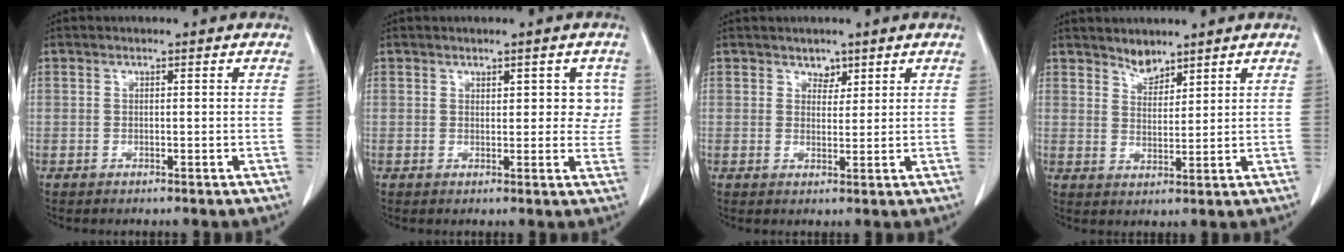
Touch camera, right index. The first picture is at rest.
{"total": 2.0, "force": [0.8, 0.8, 1.7], "torque": [-0.021, 0.002, 0.010]}
{"total": 2.0, "force": [1.5, 1.3, 0.4], "torque": [0.001, -0.005, 0.022]}
{"total": 3.1, "force": [2.8, 1.1, 0.6], "torque": [-0.009, -0.001, 0.053]}